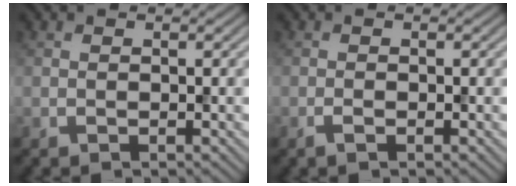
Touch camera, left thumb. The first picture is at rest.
{"total": 1.0, "force": [-0.6, 0.2, 0.7], "torque": [-0.015, 0.000, -0.010]}